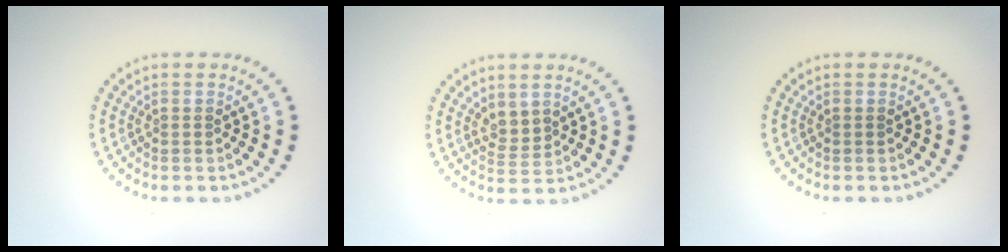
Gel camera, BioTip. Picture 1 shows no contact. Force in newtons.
{"total": 1.6, "press": 1.4, "slide": 0.9}
{"total": 0.0}